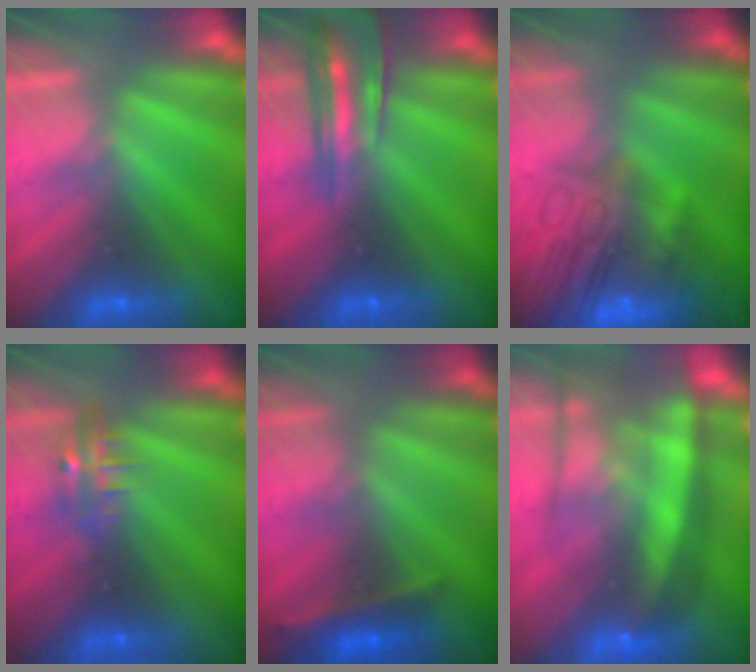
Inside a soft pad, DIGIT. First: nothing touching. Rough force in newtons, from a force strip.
{"total": 7.6}
{"total": 6.3}
{"total": 3.4}
{"total": 2.4}
{"total": 5.5}